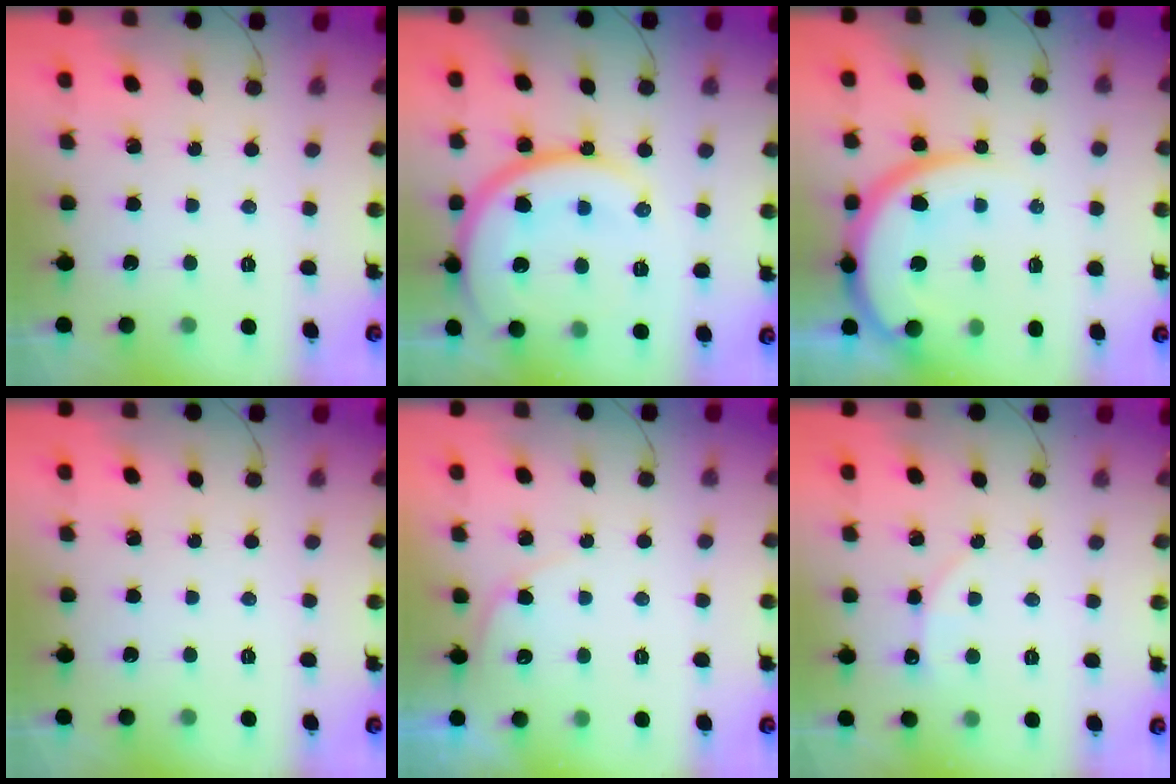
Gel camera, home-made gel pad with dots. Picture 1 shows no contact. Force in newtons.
{"total": 20.0, "press": 19.9, "slide": 1.9}
{"total": 13.9, "press": 13.8, "slide": 1.5}
{"total": 0.0}
{"total": 3.8, "press": 3.8, "slide": 0.4}
{"total": 2.7, "press": 2.7, "slide": 0.4}